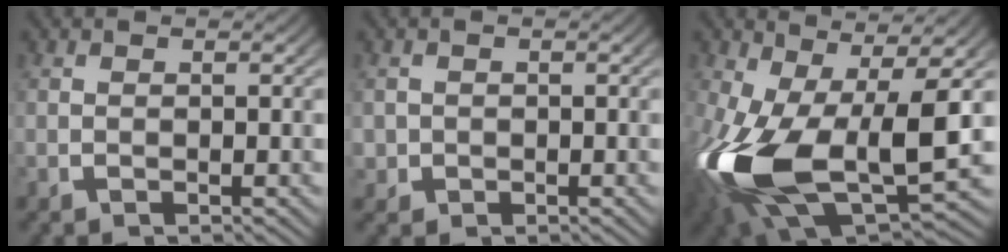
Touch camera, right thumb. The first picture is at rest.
{"total": 1.7, "force": [-0.3, 1.6, 0.3], "torque": [-0.009, -0.012, 0.000]}
{"total": 16.8, "force": [-2.5, 10.0, 13.2], "torque": [-0.316, -0.072, -0.004]}